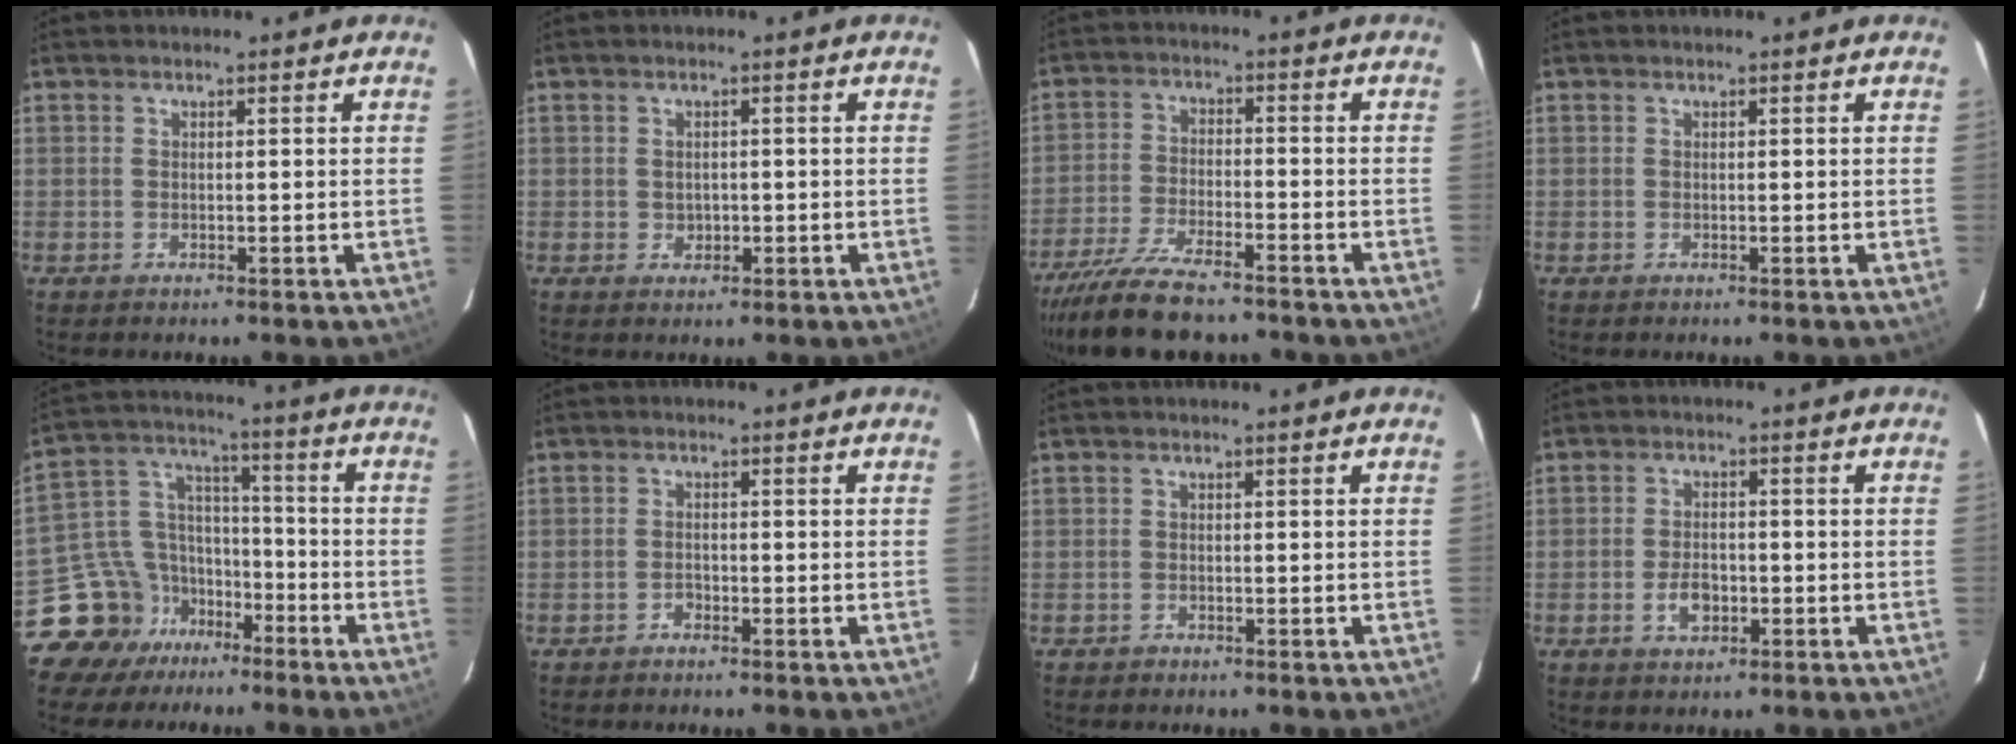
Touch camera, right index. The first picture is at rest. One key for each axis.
{"total": 2.0, "fx": -0.3, "fy": 1.9, "fz": 0.7, "tx": -0.009, "ty": 0.001, "tz": 0.001}
{"total": 13.8, "fx": -11.6, "fy": 3.4, "fz": 6.8, "tx": -0.156, "ty": -0.029, "tz": -0.203}
{"total": 0.0}
{"total": 13.0, "fx": -9.2, "fy": 9.0, "fz": 2.1, "tx": -0.069, "ty": 0.064, "tz": -0.157}
{"total": 1.3, "fx": -1.0, "fy": 0.7, "fz": 0.4, "tx": -0.009, "ty": 0.003, "tz": -0.019}
{"total": 0.9, "fx": -0.6, "fy": 0.6, "fz": 0.0, "tx": 0.000, "ty": 0.004, "tz": -0.010}
{"total": 4.4, "fx": -1.6, "fy": 2.7, "fz": 3.2, "tx": -0.064, "ty": 0.001, "tz": -0.025}